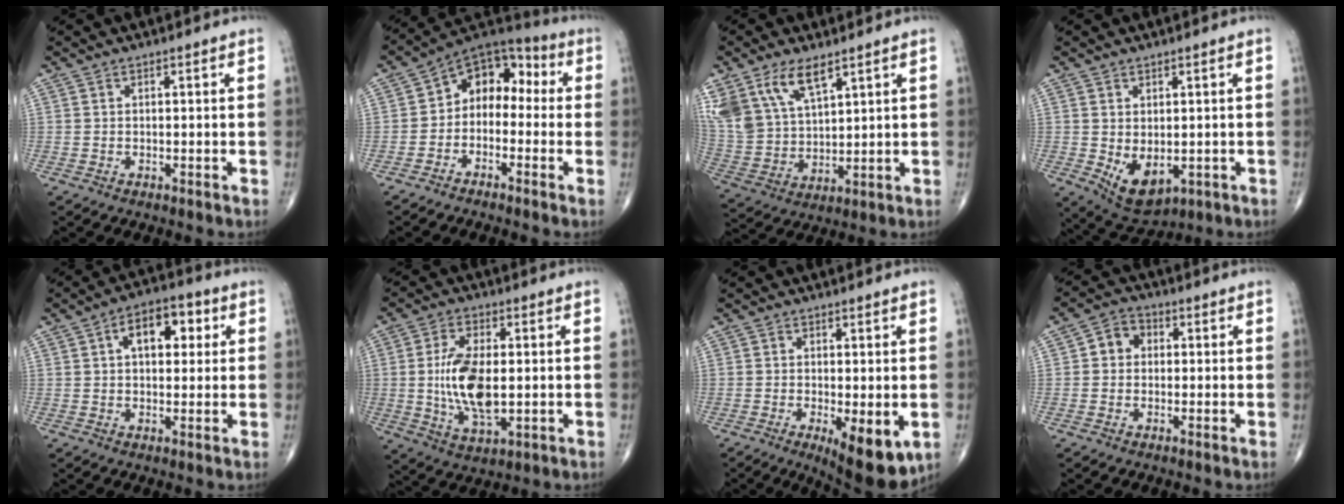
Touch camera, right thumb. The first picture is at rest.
{"total": 10.2, "force": [-0.9, 7.5, 6.9], "torque": [-0.066, 0.053, -0.037]}
{"total": 15.6, "force": [9.0, 8.1, 9.7], "torque": [-0.198, -0.023, 0.189]}
{"total": 7.5, "force": [-1.2, 4.4, 5.9], "torque": [-0.083, -0.009, 0.002]}
{"total": 9.6, "force": [2.6, 5.5, 7.4], "torque": [-0.081, 0.015, 0.034]}
{"total": 12.6, "force": [-0.1, 6.1, 11.1], "torque": [-0.211, -0.009, 0.003]}
{"total": 9.7, "force": [-2.9, 3.4, 8.6], "torque": [-0.119, -0.020, -0.036]}
{"total": 4.8, "force": [0.3, 4.1, 2.5], "torque": [-0.022, 0.016, -0.005]}